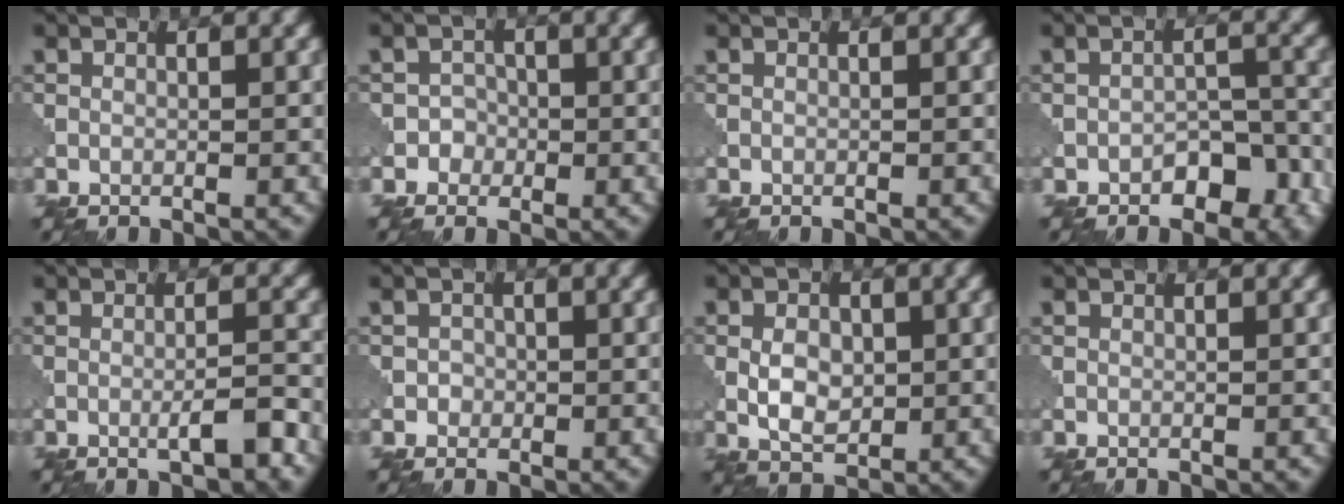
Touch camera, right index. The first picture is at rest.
{"total": 1.7, "force": [-0.6, 1.6, 0.1], "torque": [0.018, 0.011, -0.014]}
{"total": 0.0}
{"total": 4.3, "force": [-2.6, 2.5, 2.5], "torque": [-0.027, 0.004, -0.035]}
{"total": 2.7, "force": [-1.2, 0.3, 2.4], "torque": [-0.036, 0.007, -0.022]}
{"total": 1.1, "force": [-0.2, 1.0, 0.1], "torque": [0.012, 0.000, -0.007]}
{"total": 3.4, "force": [-0.1, 2.2, 2.5], "torque": [-0.049, 0.001, -0.002]}
{"total": 0.0}